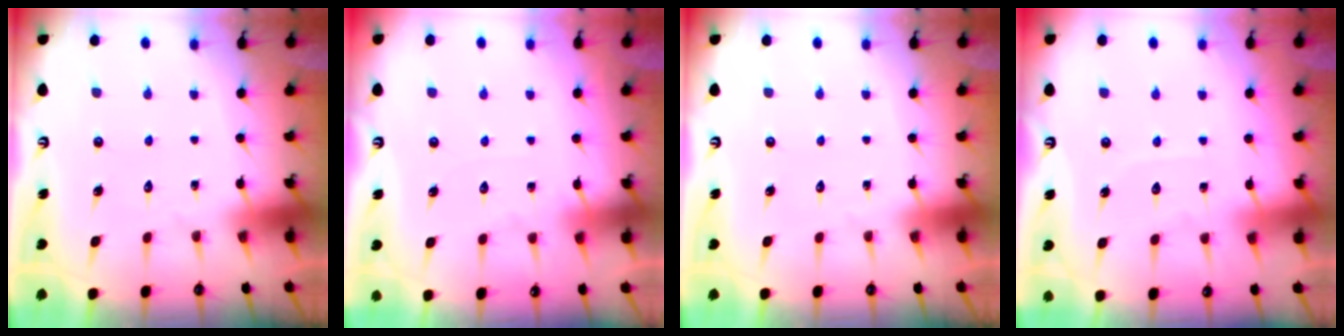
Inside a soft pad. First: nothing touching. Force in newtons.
{"total": 4.4, "press": 4.4, "slide": 0.7}
{"total": 0.0}
{"total": 3.7, "press": 3.7, "slide": 0.5}